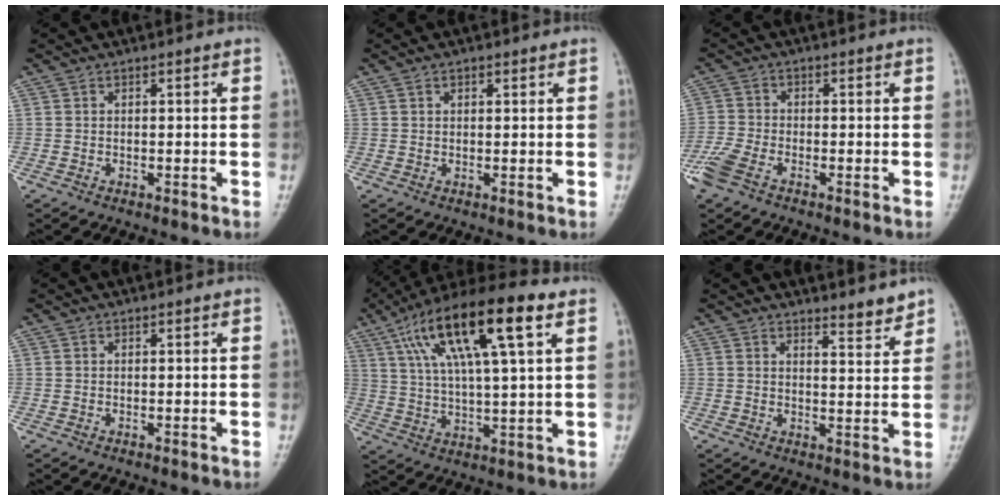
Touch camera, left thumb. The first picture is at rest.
{"total": 1.0, "force": [0.5, 0.5, 0.6], "torque": [-0.008, 0.000, 0.007]}
{"total": 6.3, "force": [-4.0, 3.0, 3.9], "torque": [-0.104, 0.004, -0.083]}
{"total": 0.0}
{"total": 19.9, "force": [8.6, 5.1, 17.2], "torque": [-0.308, 0.006, 0.147]}
{"total": 3.6, "force": [3.3, 0.7, 1.4], "torque": [-0.007, -0.032, 0.046]}